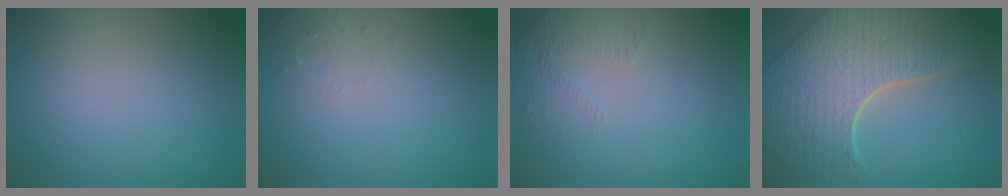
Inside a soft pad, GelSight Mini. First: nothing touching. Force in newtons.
{"total": 1.2, "press": 1.2, "slide": 0.3}
{"total": 1.4, "press": 0.8, "slide": 1.1}
{"total": 8.0, "press": 5.8, "slide": 5.5}